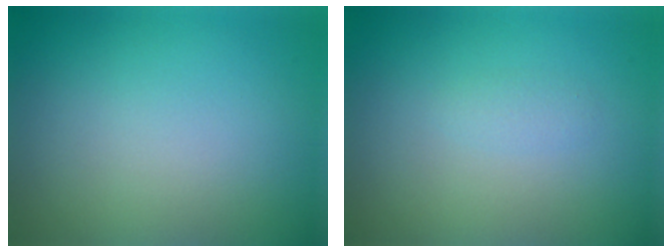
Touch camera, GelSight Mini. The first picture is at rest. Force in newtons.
{"total": 0.8, "press": 0.8, "slide": 0.0}